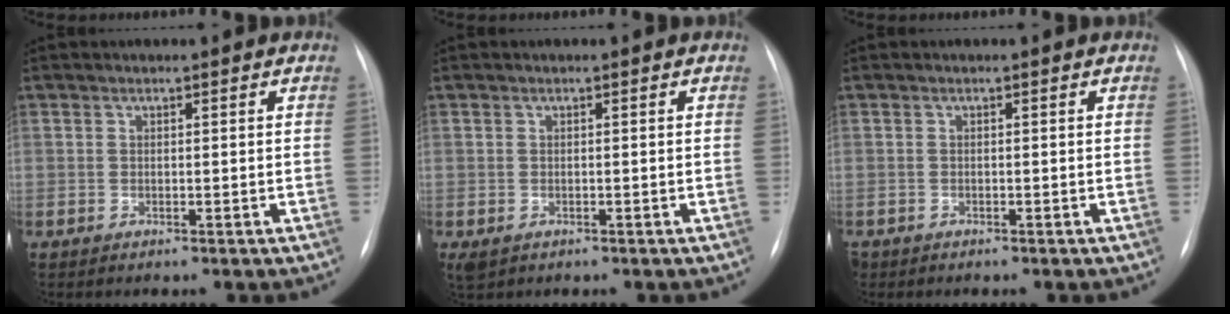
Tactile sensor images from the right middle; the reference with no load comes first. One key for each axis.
{"total": 1.4, "fx": -0.5, "fy": 1.1, "fz": 0.8, "tx": -0.014, "ty": -0.001, "tz": 0.002}
{"total": 0.8, "fx": -0.6, "fy": 0.5, "fz": 0.1, "tx": -0.006, "ty": 0.002, "tz": -0.008}